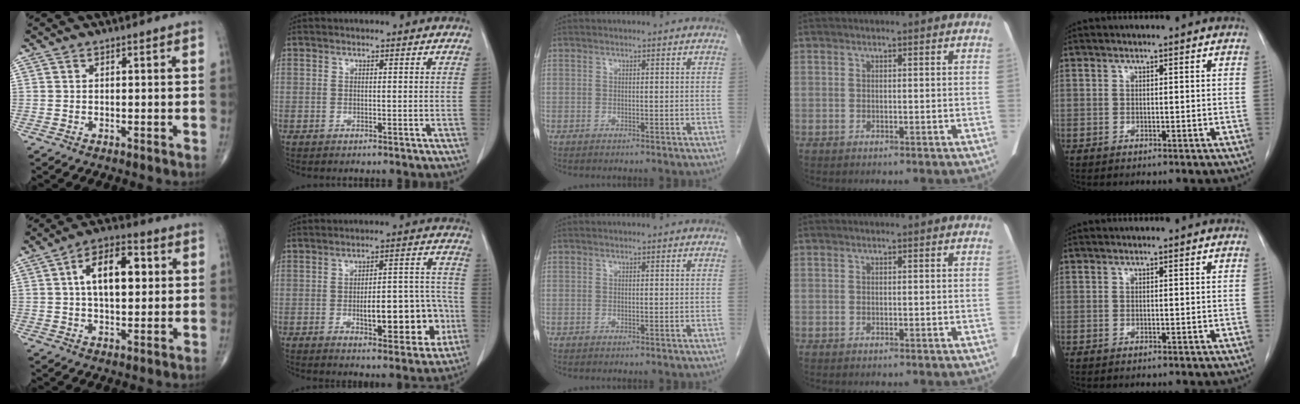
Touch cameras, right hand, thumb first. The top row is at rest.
{"thumb": {"total": 11.9, "force": [2.3, 6.1, 10.0], "torque": [-0.146, 0.013, 0.031]}, "index": {"total": 12.5, "force": [-3.1, 4.4, 11.3], "torque": [-0.148, 0.027, -0.035]}}